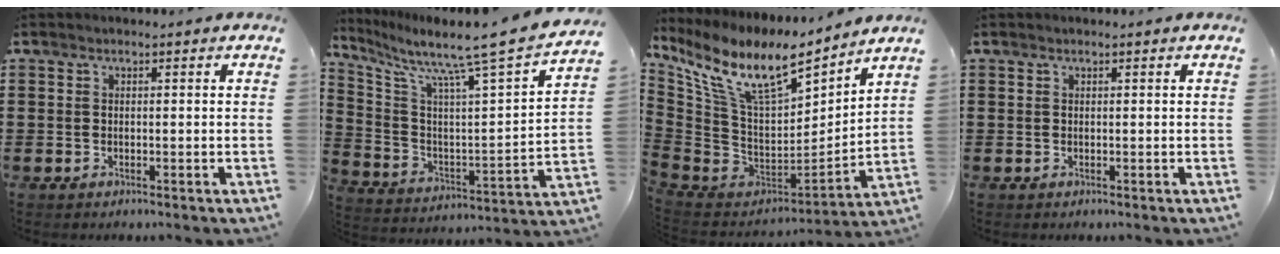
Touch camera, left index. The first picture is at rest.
{"total": 8.8, "force": [7.5, -0.1, 4.7], "torque": [-0.119, -0.068, 0.110]}
{"total": 13.4, "force": [8.4, 4.4, 9.4], "torque": [-0.201, -0.050, 0.147]}
{"total": 0.0}